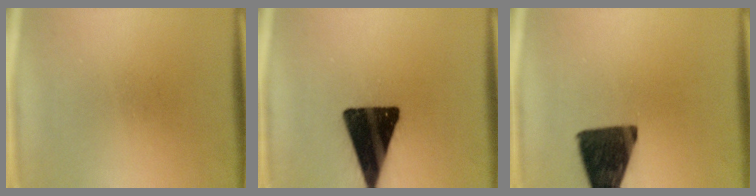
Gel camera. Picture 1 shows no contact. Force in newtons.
{"total": 18.4}
{"total": 14.3}